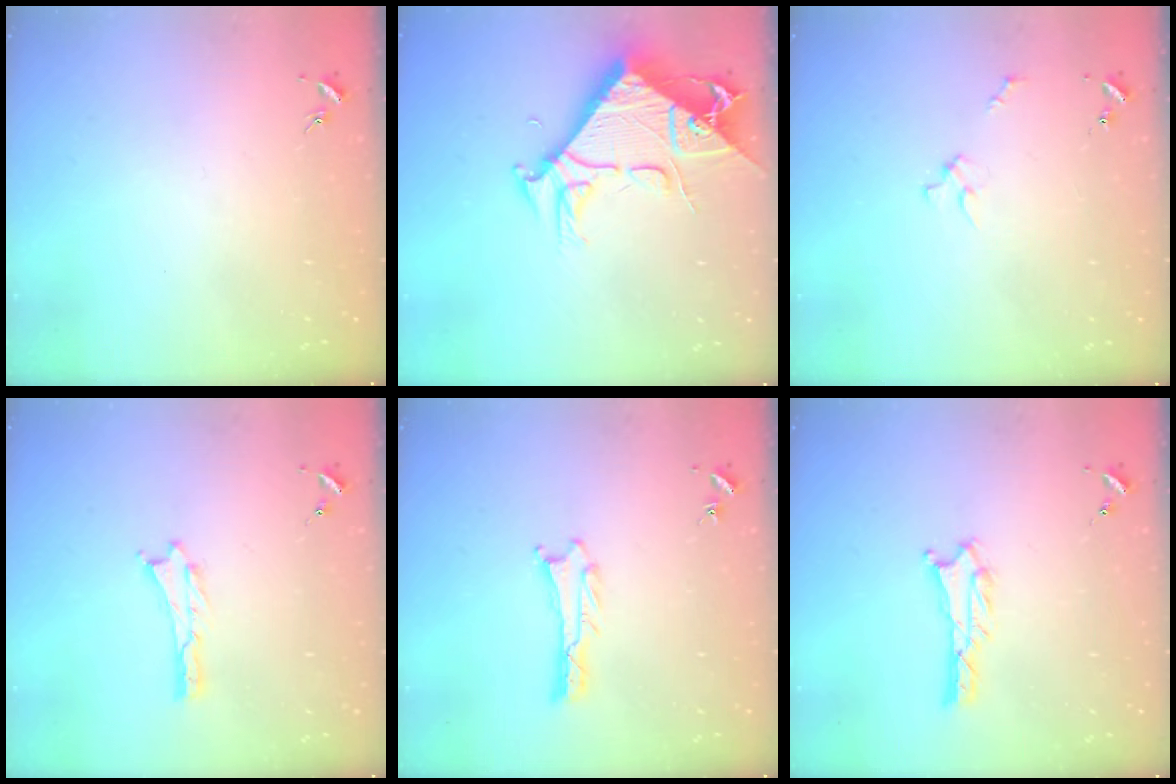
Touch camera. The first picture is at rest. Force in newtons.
{"total": 9.0, "press": 9.0, "slide": 0.9}
{"total": 2.0, "press": 2.0, "slide": 0.2}
{"total": 0.0}
{"total": 0.8, "press": 0.7, "slide": 0.1}
{"total": 2.0, "press": 2.0, "slide": 0.3}